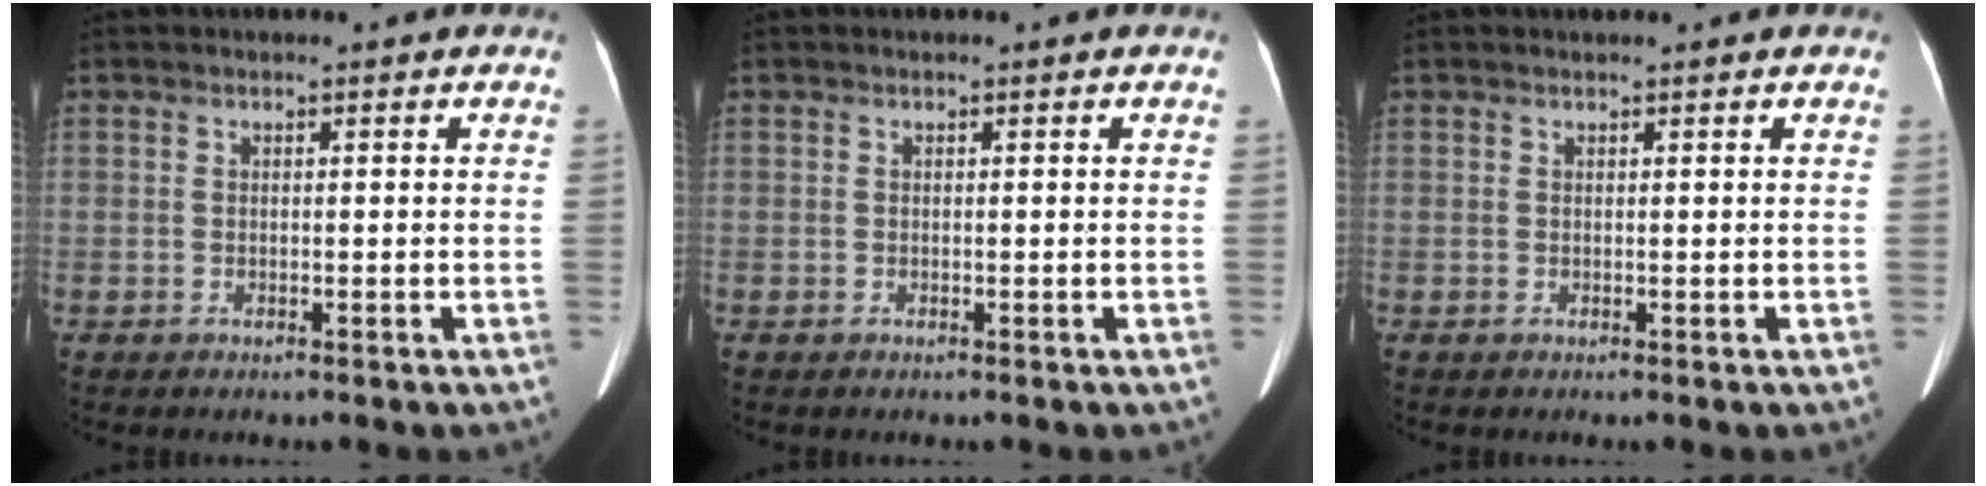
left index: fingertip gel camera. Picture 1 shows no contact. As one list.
[{"total": 0.0}, {"total": 0.9, "force": [0.8, 0.0, 0.3], "torque": [-0.004, 0.016, 0.018]}]